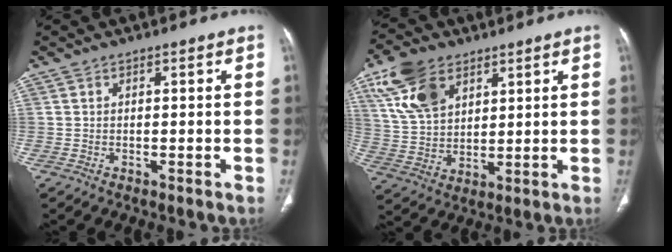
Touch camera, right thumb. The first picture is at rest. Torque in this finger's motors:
{"motor_torque": [-0.10, 0.35, 1.27, 1.10, 0.46]}